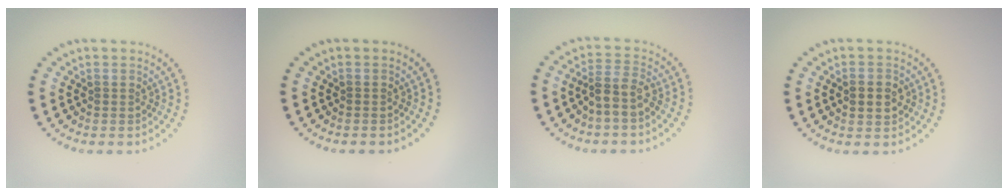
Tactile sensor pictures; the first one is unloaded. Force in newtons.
{"total": 0.0}
{"total": 2.5, "press": 2.0, "slide": 1.5}
{"total": 3.1, "press": 3.1, "slide": 0.1}